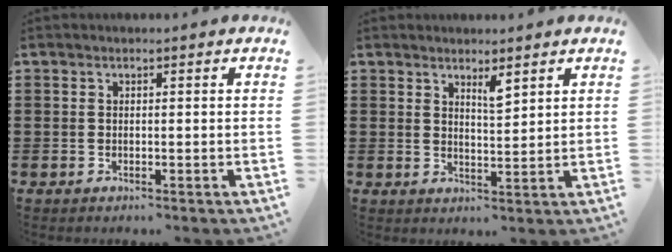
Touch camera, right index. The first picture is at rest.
{"total": 2.6, "force": [2.2, 0.5, 1.4], "torque": [-0.014, -0.004, 0.035]}